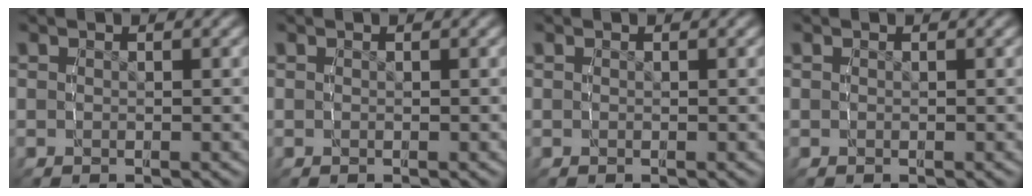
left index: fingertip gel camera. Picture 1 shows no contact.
{"total": 0.8, "force": [-0.2, -0.8, -0.3], "torque": [0.011, -0.008, 0.006]}
{"total": 0.0}
{"total": 0.0}